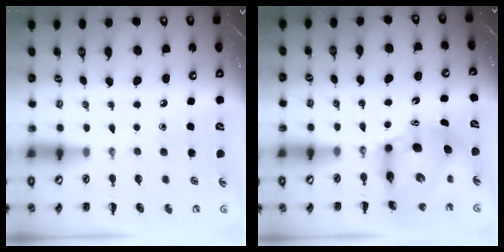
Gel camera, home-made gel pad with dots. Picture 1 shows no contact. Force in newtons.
{"total": 9.9, "press": 9.5, "slide": 2.8}